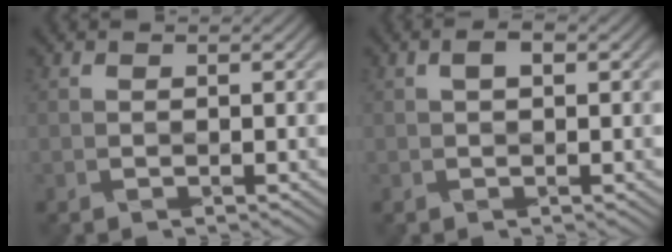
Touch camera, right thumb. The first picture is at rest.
{"total": 1.6, "force": [0.6, 0.6, 1.4], "torque": [-0.020, 0.005, 0.011]}